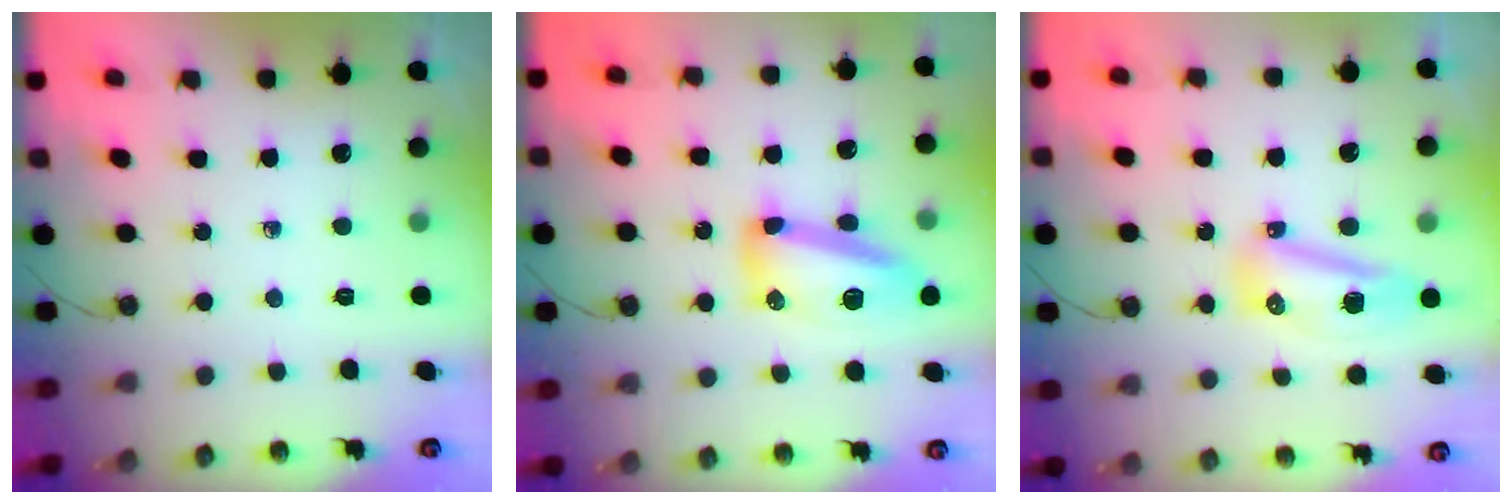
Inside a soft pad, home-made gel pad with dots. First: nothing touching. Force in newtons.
{"total": 13.3, "press": 13.3, "slide": 1.0}
{"total": 9.2, "press": 9.0, "slide": 1.8}